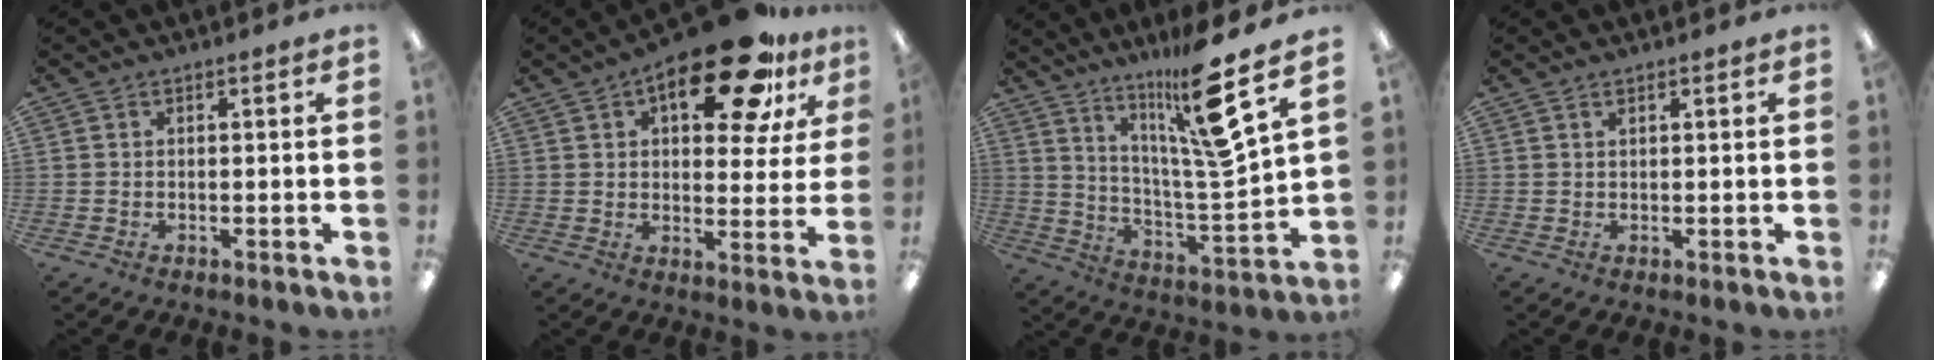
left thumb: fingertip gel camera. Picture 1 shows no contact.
{"total": 19.8, "force": [10.6, 9.0, 14.0], "torque": [-0.181, -0.048, 0.165]}
{"total": 18.2, "force": [12.9, 1.3, 12.8], "torque": [-0.223, -0.077, 0.197]}
{"total": 0.9, "force": [0.7, 0.3, 0.6], "torque": [-0.012, 0.001, 0.011]}